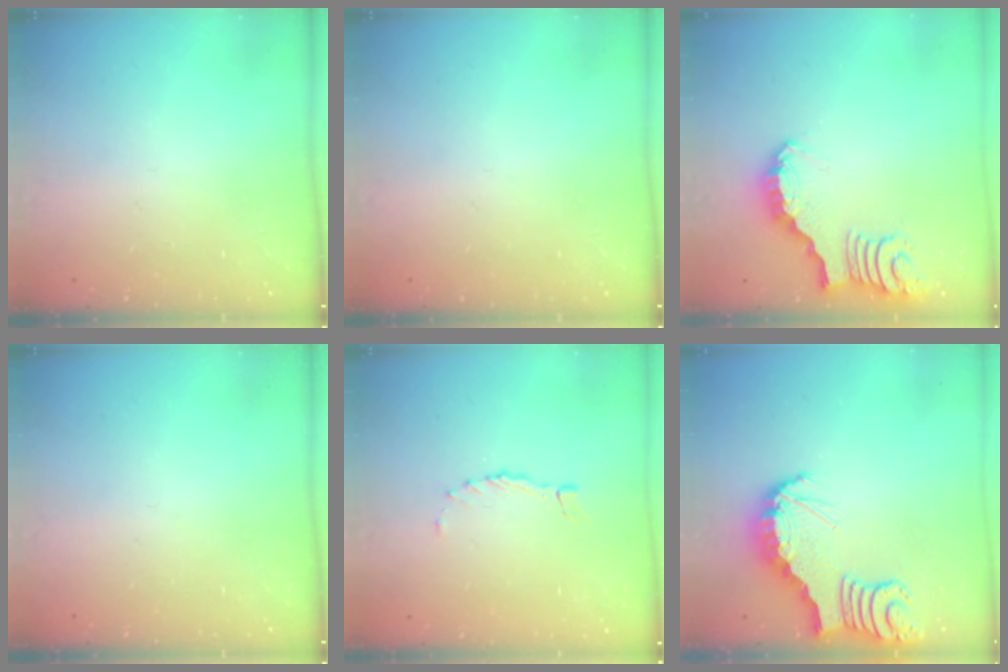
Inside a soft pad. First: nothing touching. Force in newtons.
{"total": 0.0}
{"total": 2.9, "press": 2.9, "slide": 0.1}
{"total": 0.0}
{"total": 0.0}
{"total": 4.0, "press": 4.0, "slide": 0.6}